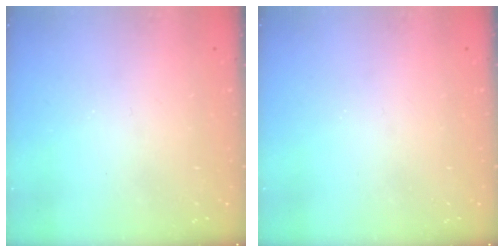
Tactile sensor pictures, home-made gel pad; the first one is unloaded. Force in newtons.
{"total": 0.0}